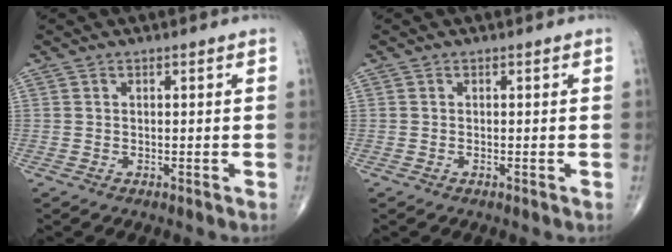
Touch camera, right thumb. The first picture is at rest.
{"total": 0.0}